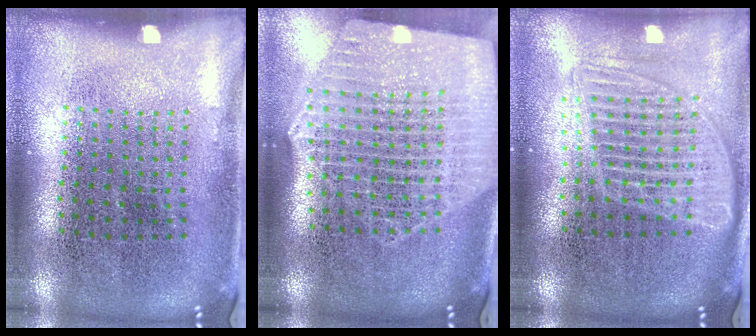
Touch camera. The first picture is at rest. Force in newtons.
{"total": 2.7, "press": 2.3, "slide": 1.4}
{"total": 1.7, "press": 1.5, "slide": 0.9}